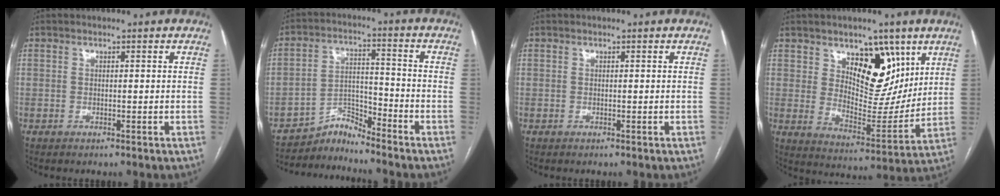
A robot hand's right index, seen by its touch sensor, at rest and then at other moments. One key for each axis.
{"total": 4.9, "fx": -4.8, "fy": -0.1, "fz": -1.2, "tx": 0.029, "ty": 0.019, "tz": -0.081}
{"total": 0.0}
{"total": 12.0, "fx": 6.3, "fy": 6.4, "fz": 8.0, "tx": -0.113, "ty": -0.004, "tz": 0.114}